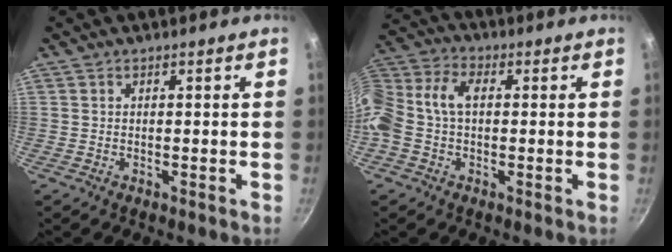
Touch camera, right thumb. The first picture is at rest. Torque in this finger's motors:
{"motor_torque": [0.80, 0.80, 0.69, 0.47, 0.32]}